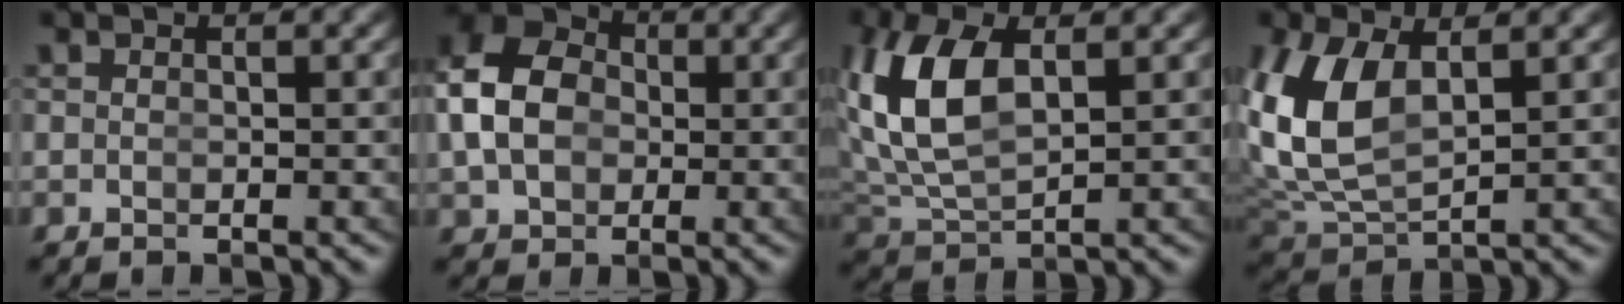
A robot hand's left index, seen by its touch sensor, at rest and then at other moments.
{"total": 9.3, "force": [1.5, 7.4, 5.4], "torque": [-0.114, -0.006, 0.025]}
{"total": 6.5, "force": [1.8, 3.7, 5.0], "torque": [-0.135, -0.014, 0.047]}
{"total": 7.6, "force": [1.2, 5.4, 5.2], "torque": [-0.160, -0.027, 0.043]}